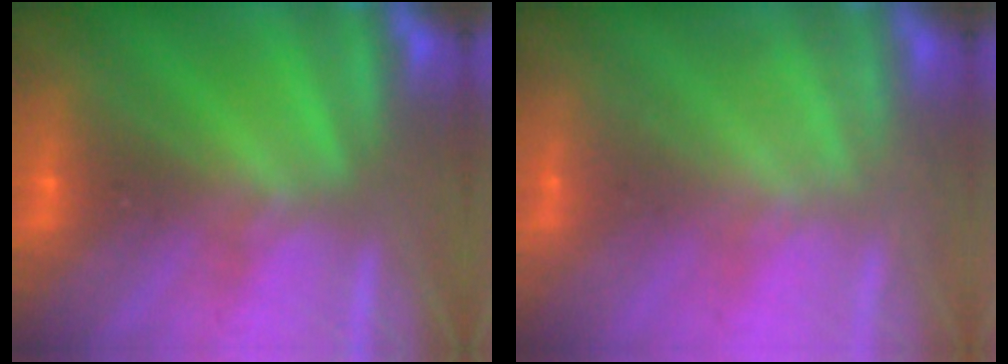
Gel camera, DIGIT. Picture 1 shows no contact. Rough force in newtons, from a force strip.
{"total": 2.6}